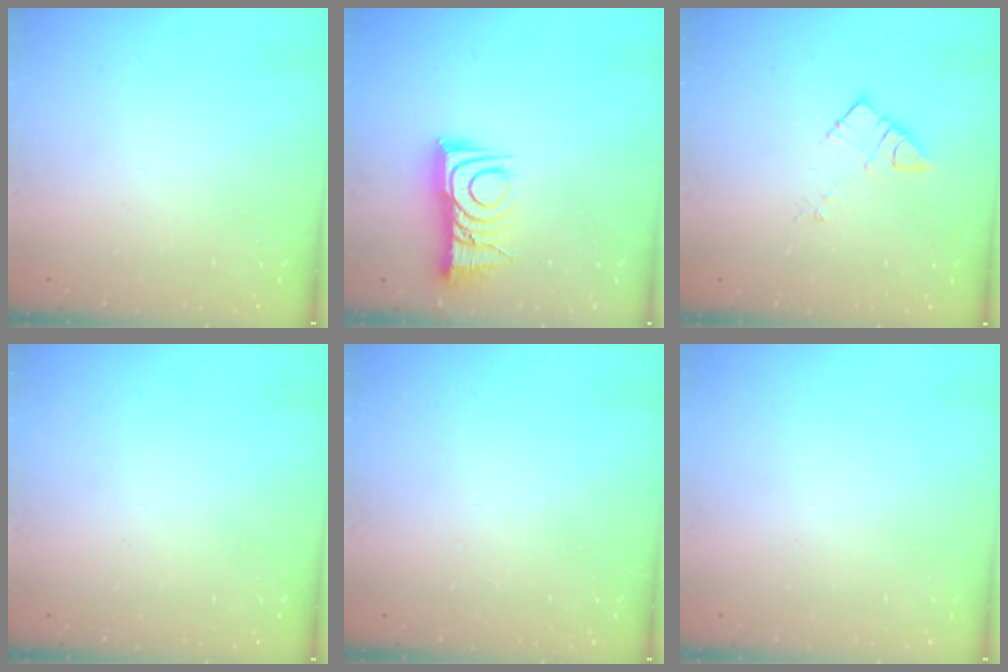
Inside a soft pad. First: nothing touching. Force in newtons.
{"total": 9.8, "press": 9.8, "slide": 0.6}
{"total": 5.8, "press": 5.8, "slide": 0.3}
{"total": 0.0}
{"total": 1.6, "press": 1.6, "slide": 0.2}
{"total": 1.7, "press": 1.7, "slide": 0.2}